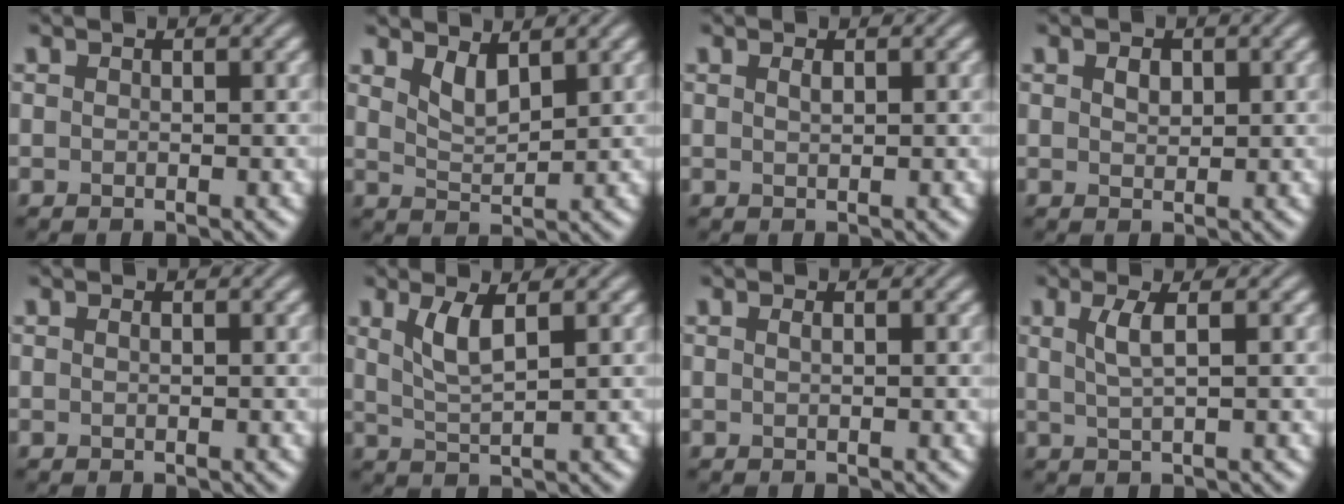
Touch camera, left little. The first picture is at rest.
{"total": 2.3, "force": [1.6, 0.8, 1.5], "torque": [-0.033, -0.010, 0.036]}
{"total": 0.6, "force": [0.3, 0.2, 0.5], "torque": [-0.010, 0.001, 0.007]}
{"total": 1.3, "force": [0.6, 0.9, 0.8], "torque": [-0.015, 0.000, 0.011]}
{"total": 0.0}
{"total": 3.1, "force": [1.3, 0.8, 2.7], "torque": [-0.058, -0.004, 0.030]}
{"total": 0.5, "force": [0.2, 0.2, 0.4], "torque": [-0.007, 0.004, 0.002]}
{"total": 2.4, "force": [0.7, 0.6, 2.2], "torque": [-0.041, -0.002, 0.012]}